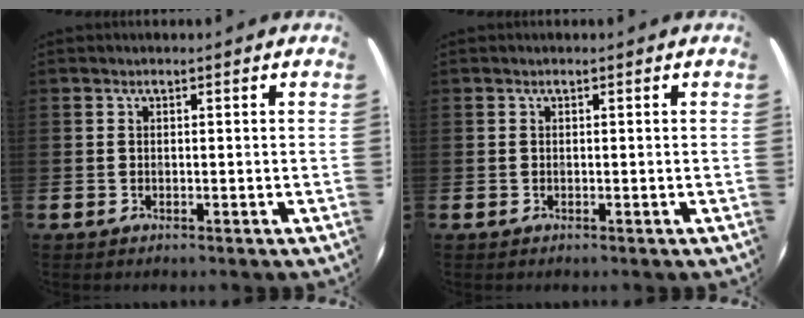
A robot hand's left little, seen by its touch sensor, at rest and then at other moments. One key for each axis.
{"total": 0.0}